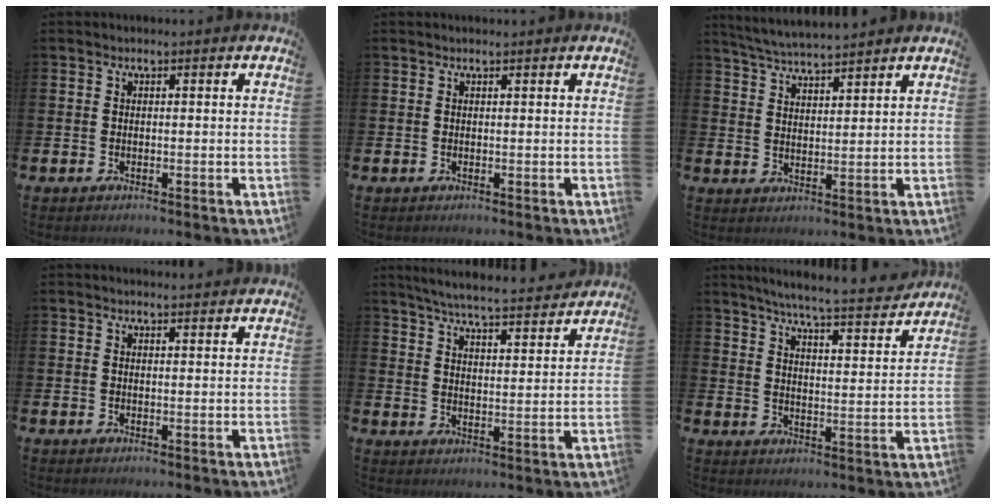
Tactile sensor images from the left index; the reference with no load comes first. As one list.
[{"total": 0.0}, {"total": 4.9, "force": [4.8, 0.1, 0.8], "torque": [-0.038, -0.022, 0.088]}, {"total": 1.3, "force": [1.3, 0.1, 0.1], "torque": [0.005, -0.005, 0.021]}, {"total": 6.1, "force": [5.9, 0.1, 1.5], "torque": [-0.046, -0.044, 0.101]}, {"total": 6.5, "force": [6.2, -0.2, 2.1], "torque": [-0.058, -0.046, 0.103]}]